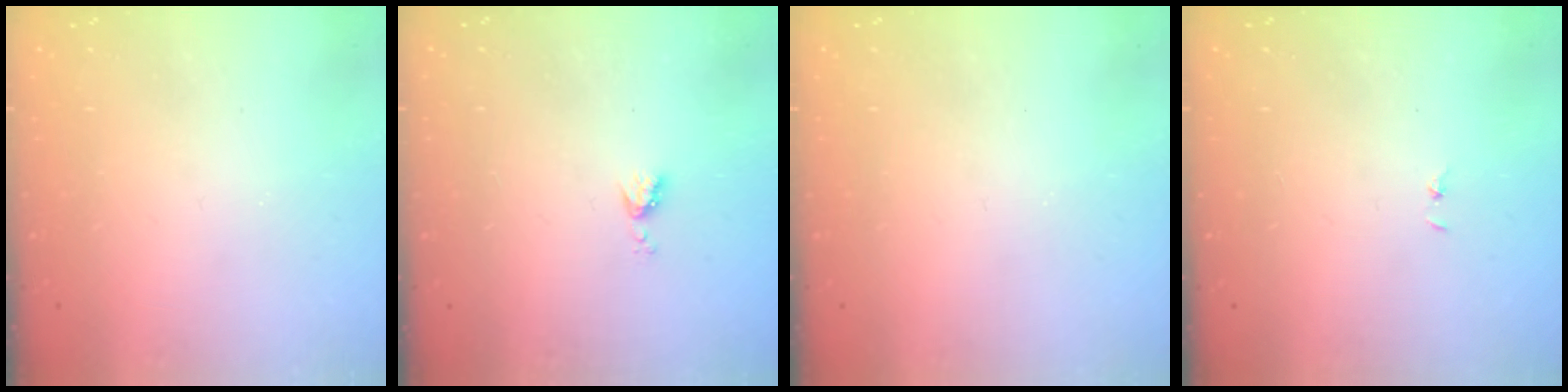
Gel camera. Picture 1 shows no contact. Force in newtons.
{"total": 4.3, "press": 4.3, "slide": 0.5}
{"total": 0.0}
{"total": 0.7, "press": 0.7, "slide": 0.1}